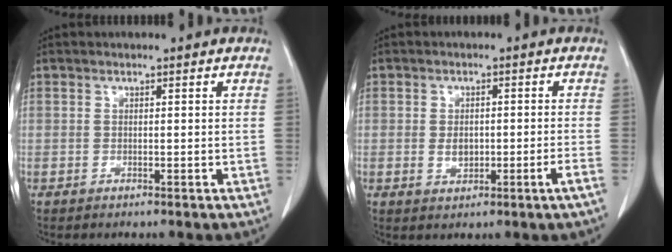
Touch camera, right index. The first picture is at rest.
{"total": 3.2, "force": [-0.8, 0.8, 3.0], "torque": [-0.055, 0.000, -0.008]}